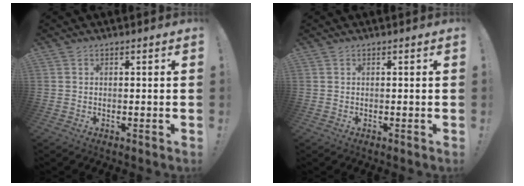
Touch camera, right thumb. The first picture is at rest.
{"total": 0.0}